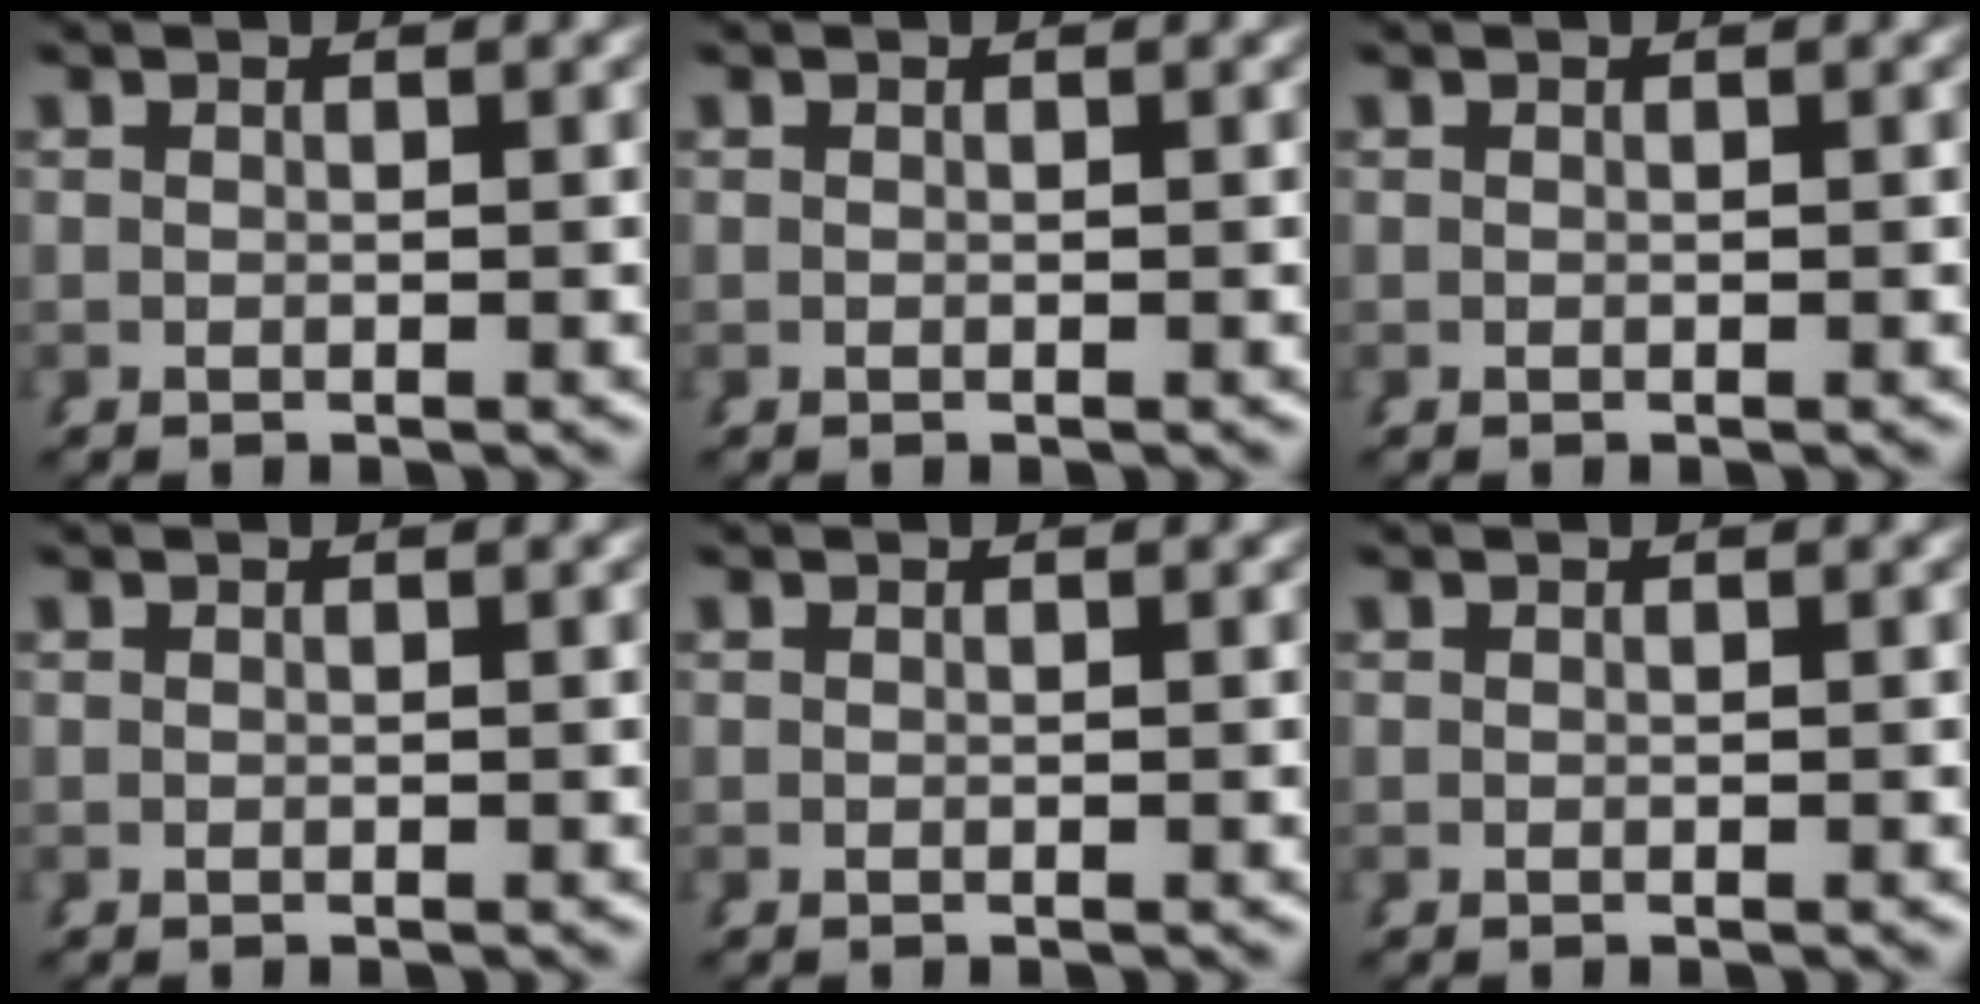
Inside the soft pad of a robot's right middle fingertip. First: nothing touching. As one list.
[{"total": 0.0}, {"total": 0.0}, {"total": 0.0}, {"total": 0.0}, {"total": 0.0}]